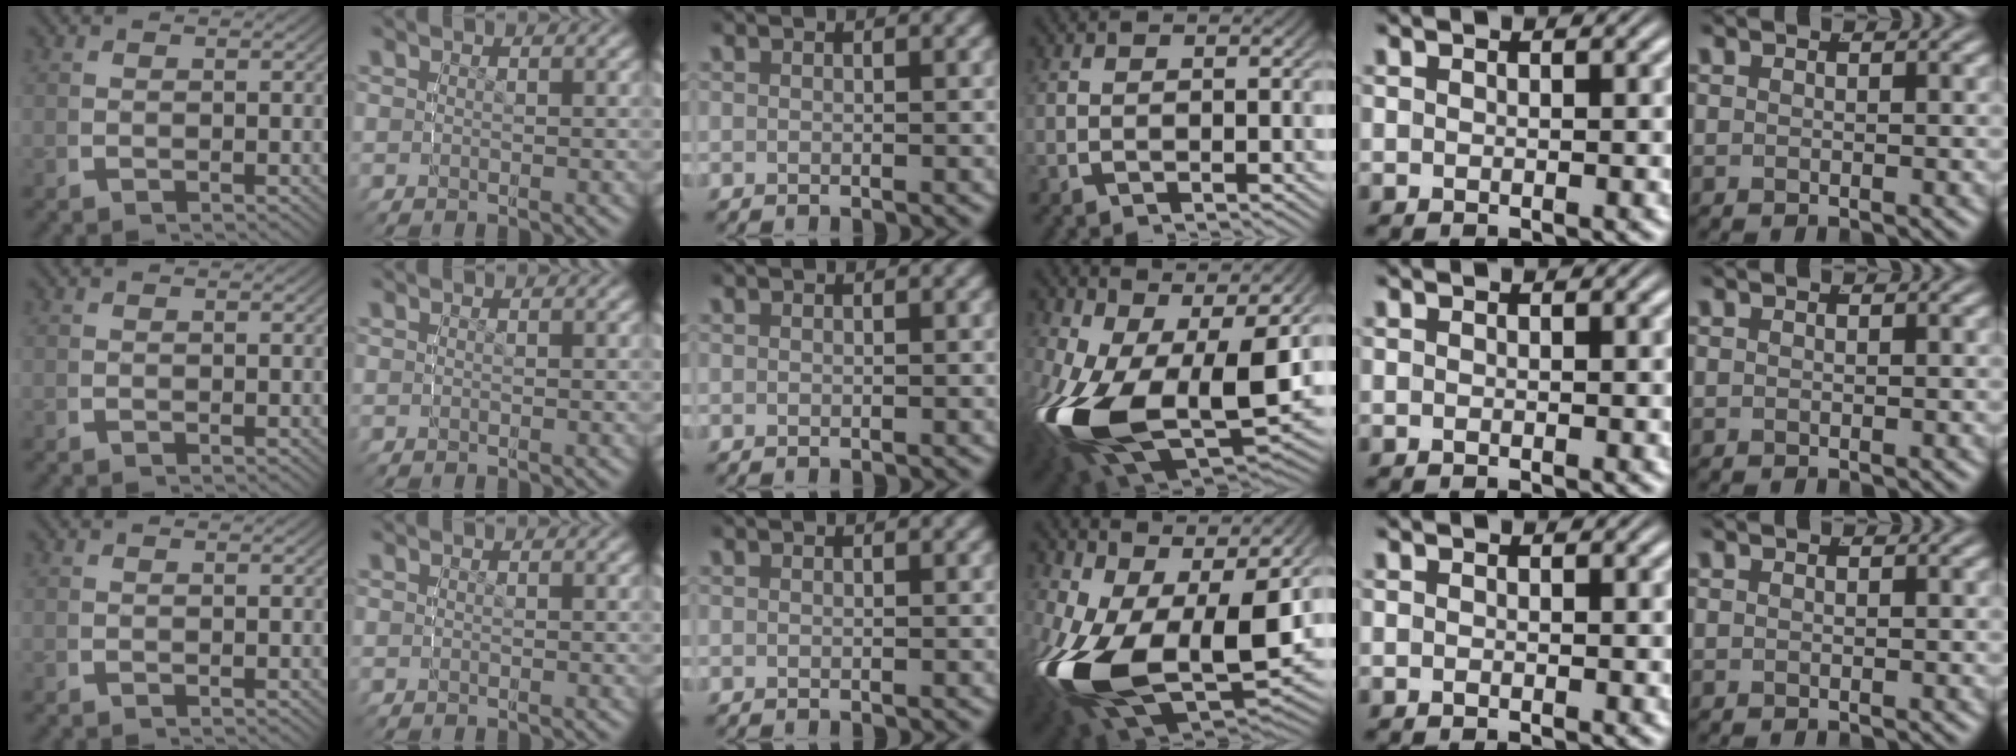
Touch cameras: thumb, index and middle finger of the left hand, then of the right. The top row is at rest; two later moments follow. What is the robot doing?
{"motion": "lift_and_place", "object": "glasses"}